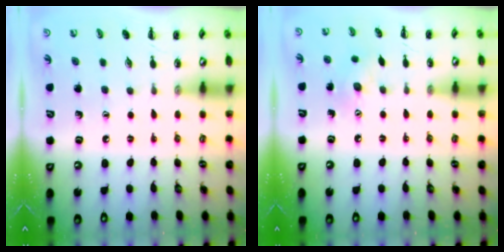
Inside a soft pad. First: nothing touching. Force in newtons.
{"total": 5.0, "press": 4.9, "slide": 1.1}